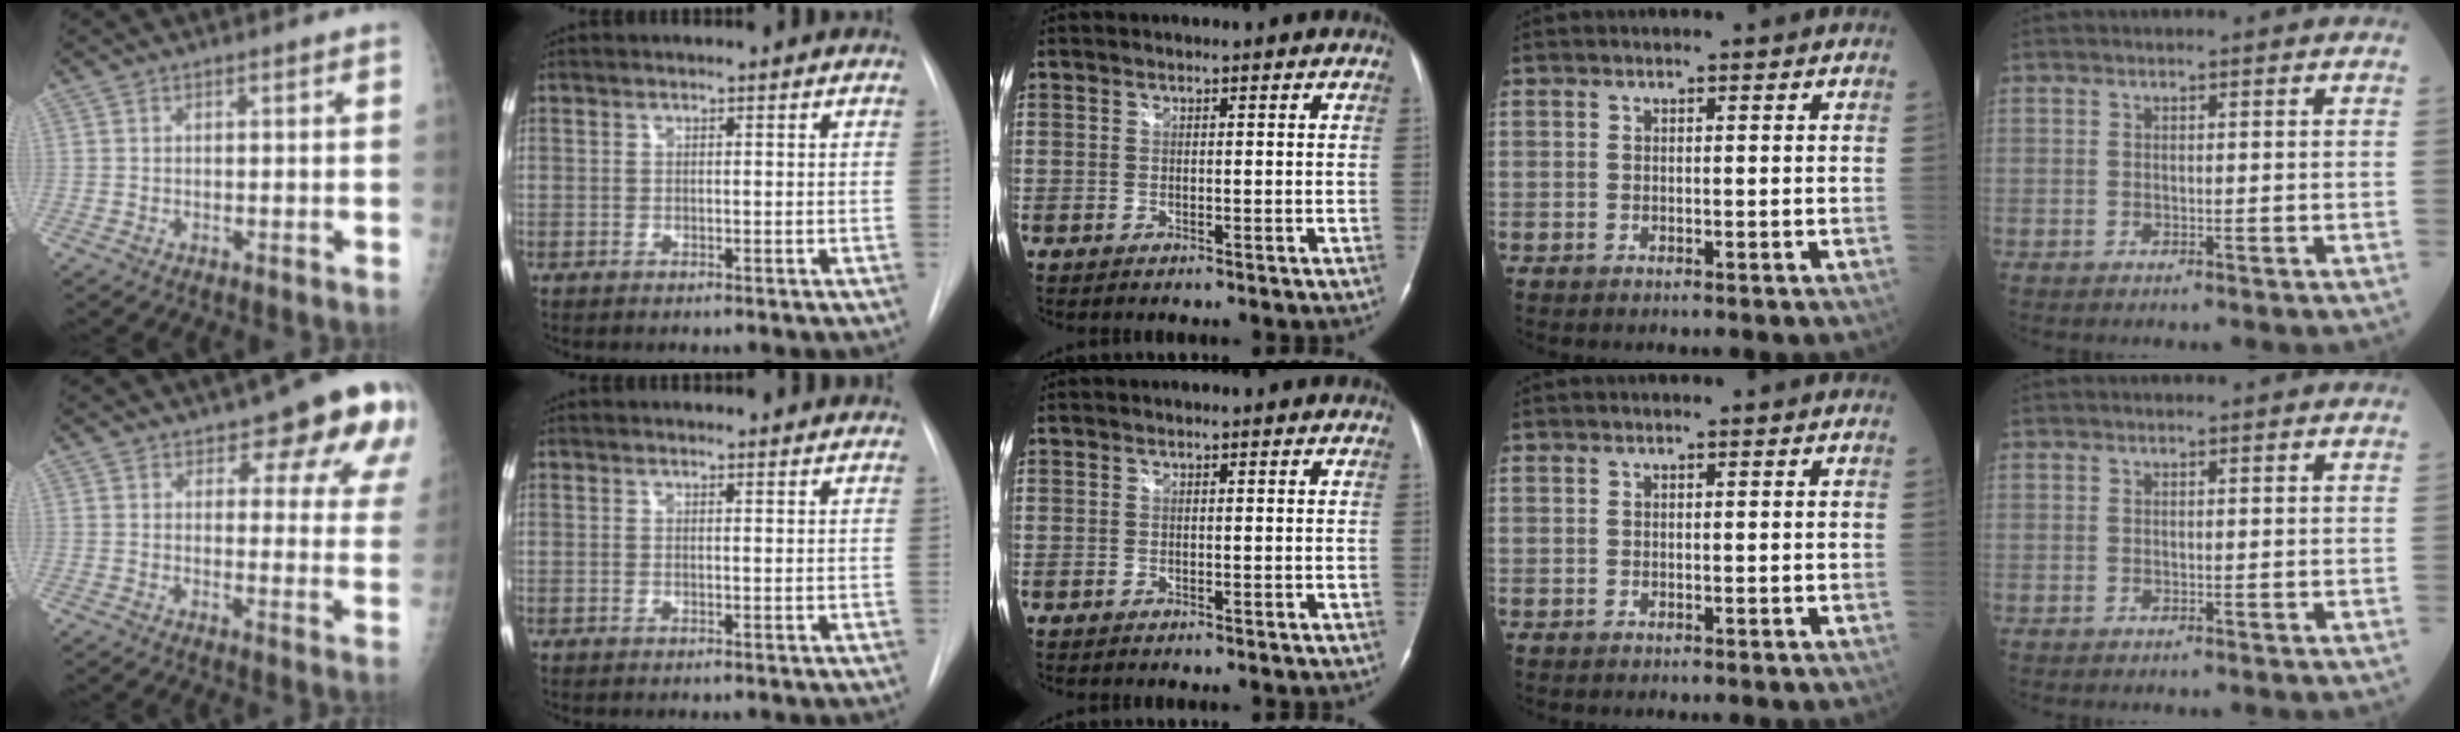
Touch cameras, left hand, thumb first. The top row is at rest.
{"thumb": {"total": 14.9, "force": [9.3, 5.7, 10.2], "torque": [-0.076, -0.044, 0.103]}, "index": {"total": 4.1, "force": [3.9, 1.0, 0.8], "torque": [-0.011, 0.010, 0.036]}}